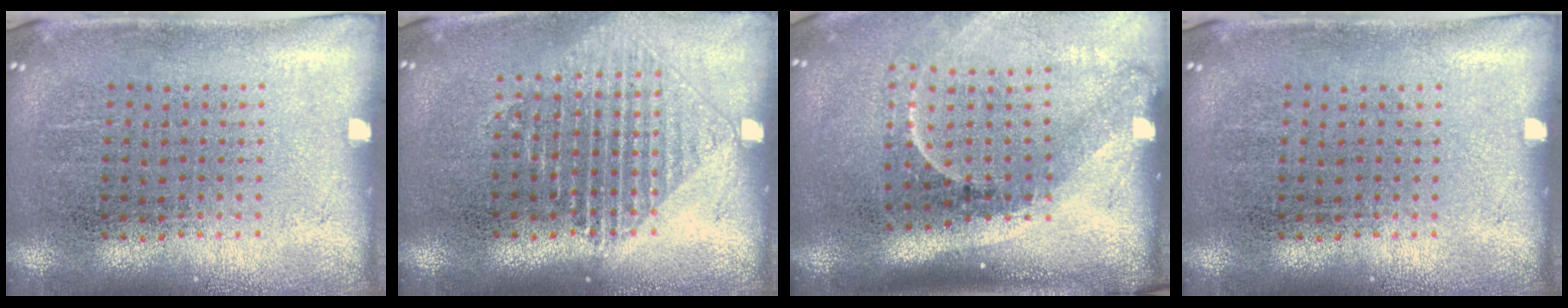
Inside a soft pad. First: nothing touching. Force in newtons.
{"total": 1.3, "press": 1.2, "slide": 0.5}
{"total": 2.2, "press": 1.4, "slide": 1.6}
{"total": 0.0}